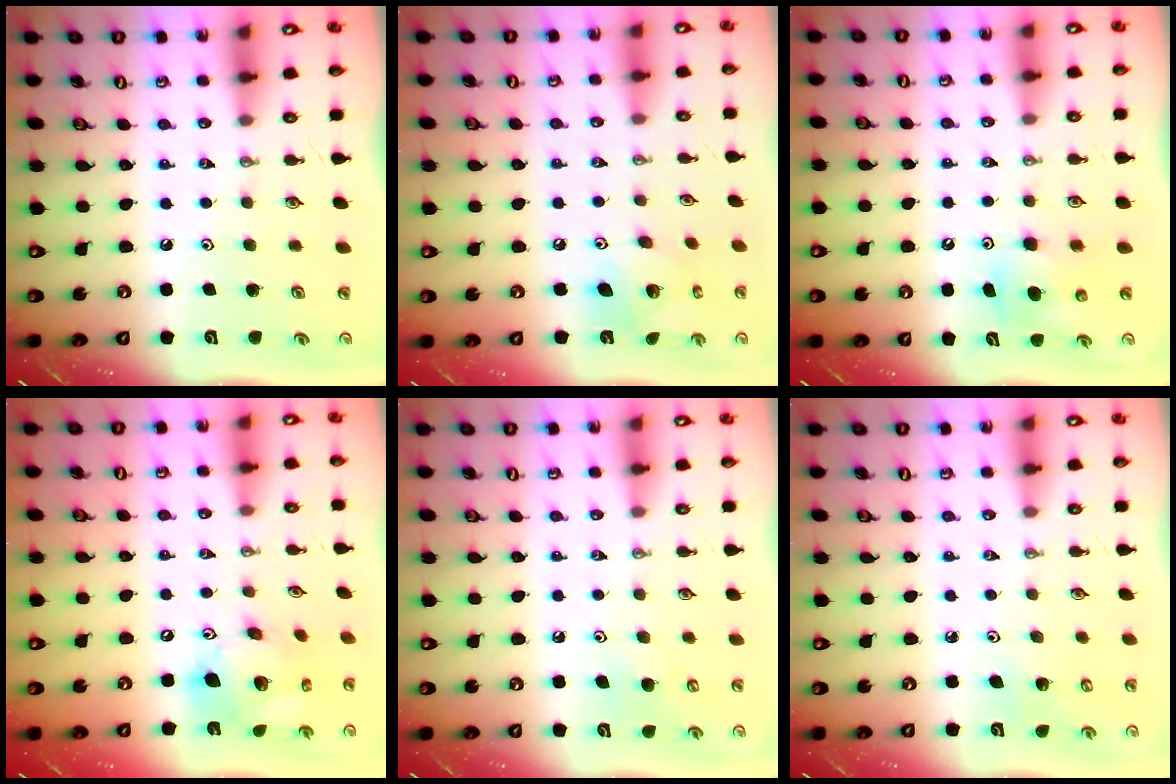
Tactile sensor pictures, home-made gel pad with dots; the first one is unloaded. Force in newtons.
{"total": 10.4, "press": 10.4, "slide": 0.8}
{"total": 6.8, "press": 6.7, "slide": 0.9}
{"total": 14.8, "press": 14.7, "slide": 2.0}
{"total": 6.2, "press": 6.2, "slide": 0.5}
{"total": 4.8, "press": 4.7, "slide": 0.9}